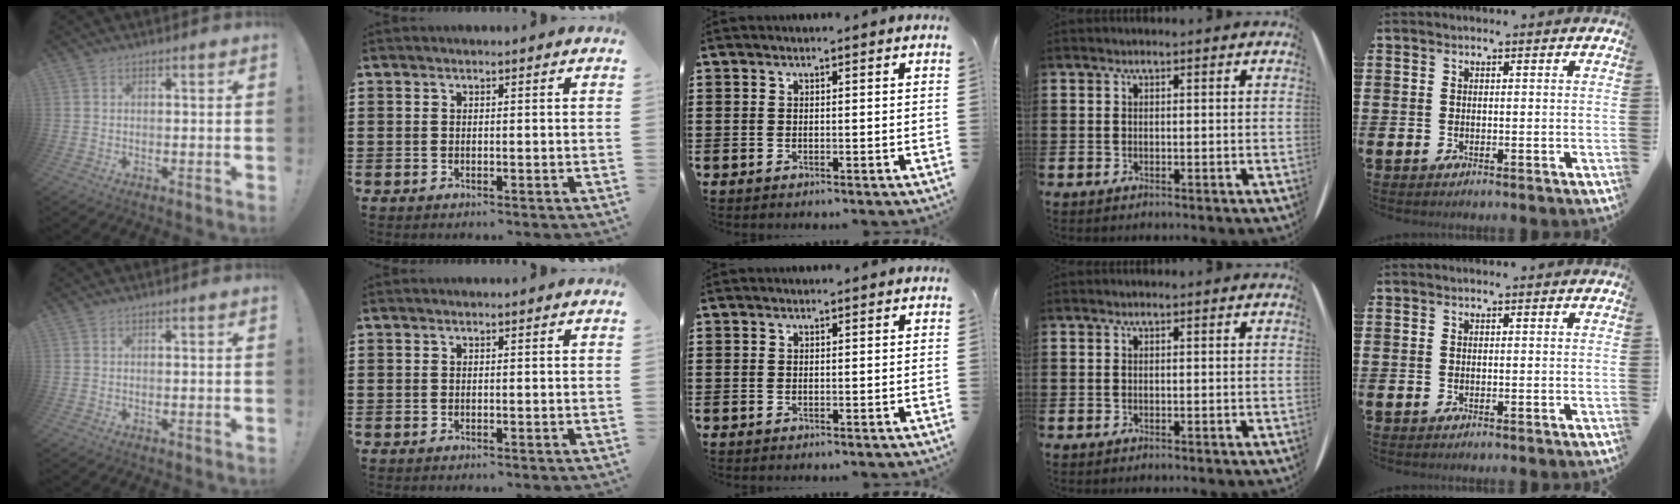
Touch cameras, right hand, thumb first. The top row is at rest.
{}